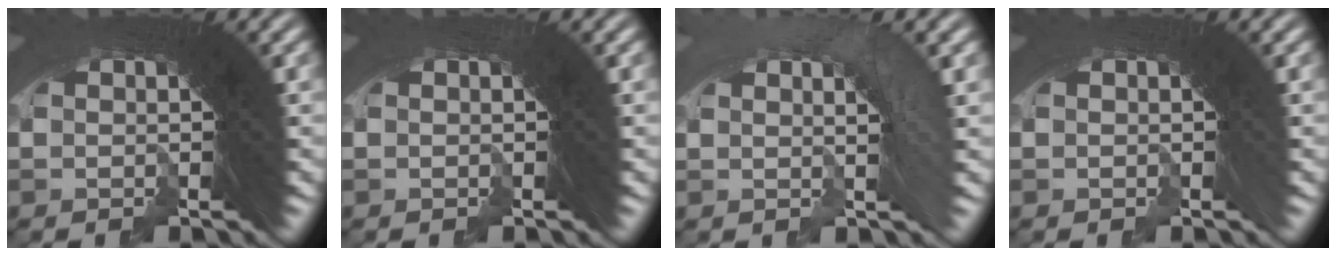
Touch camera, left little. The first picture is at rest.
{"total": 0.7, "force": [-0.4, -0.2, -0.6], "torque": [0.006, -0.002, -0.004]}
{"total": 2.3, "force": [-2.2, 0.0, -0.6], "torque": [0.020, -0.001, -0.035]}
{"total": 1.1, "force": [-0.3, -0.5, -1.0], "torque": [0.014, -0.003, -0.003]}